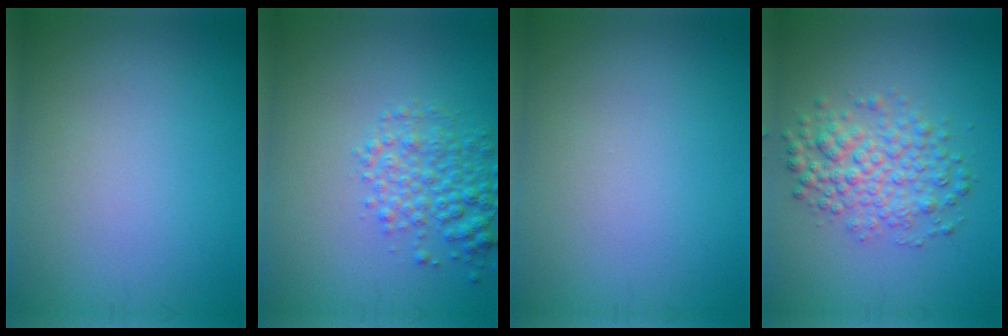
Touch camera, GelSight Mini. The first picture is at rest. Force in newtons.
{"total": 3.6, "press": 3.6, "slide": 0.2}
{"total": 0.0}
{"total": 4.3, "press": 4.3, "slide": 0.1}